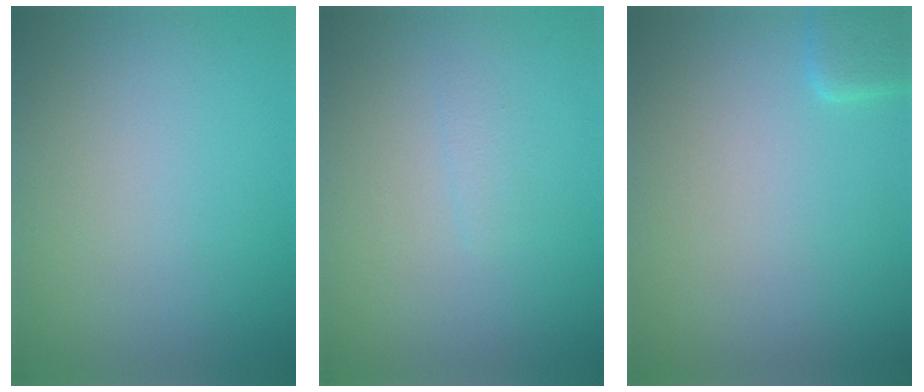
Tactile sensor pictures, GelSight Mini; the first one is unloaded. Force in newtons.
{"total": 0.7, "press": 0.7, "slide": 0.0}
{"total": 1.6, "press": 1.6, "slide": 0.1}